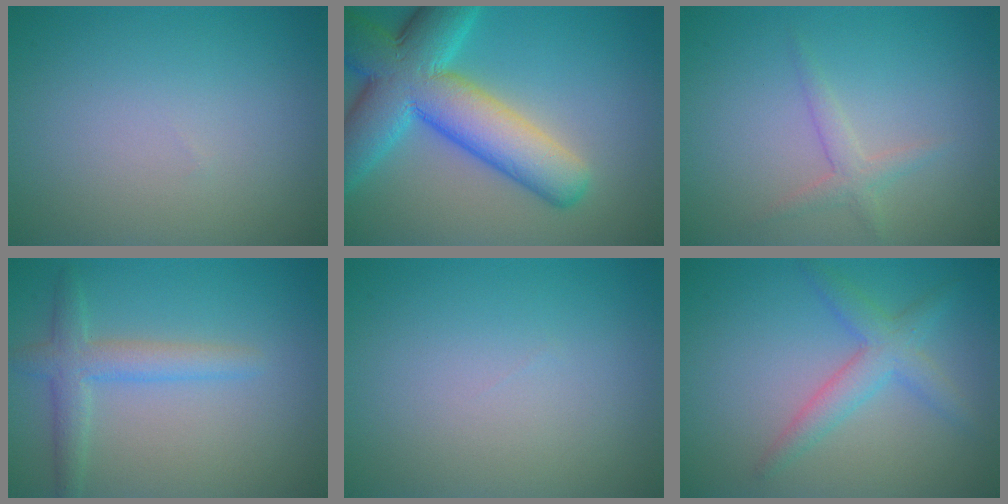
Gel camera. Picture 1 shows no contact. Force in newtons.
{"total": 11.1, "press": 11.1, "slide": 0.5}
{"total": 1.7, "press": 1.7, "slide": 0.1}
{"total": 3.0, "press": 3.0, "slide": 0.2}
{"total": 0.0}
{"total": 3.3, "press": 3.3, "slide": 0.1}